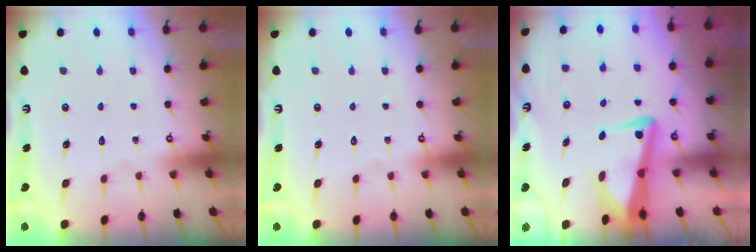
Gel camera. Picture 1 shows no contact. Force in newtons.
{"total": 0.0}
{"total": 6.3, "press": 6.2, "slide": 1.5}